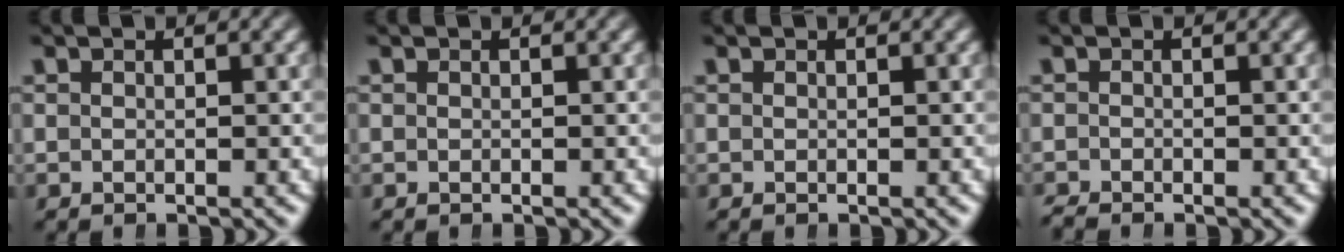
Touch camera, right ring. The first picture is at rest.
{"total": 0.0}
{"total": 0.0}
{"total": 1.2, "force": [-1.1, 0.6, 0.1], "torque": [-0.002, -0.007, -0.018]}